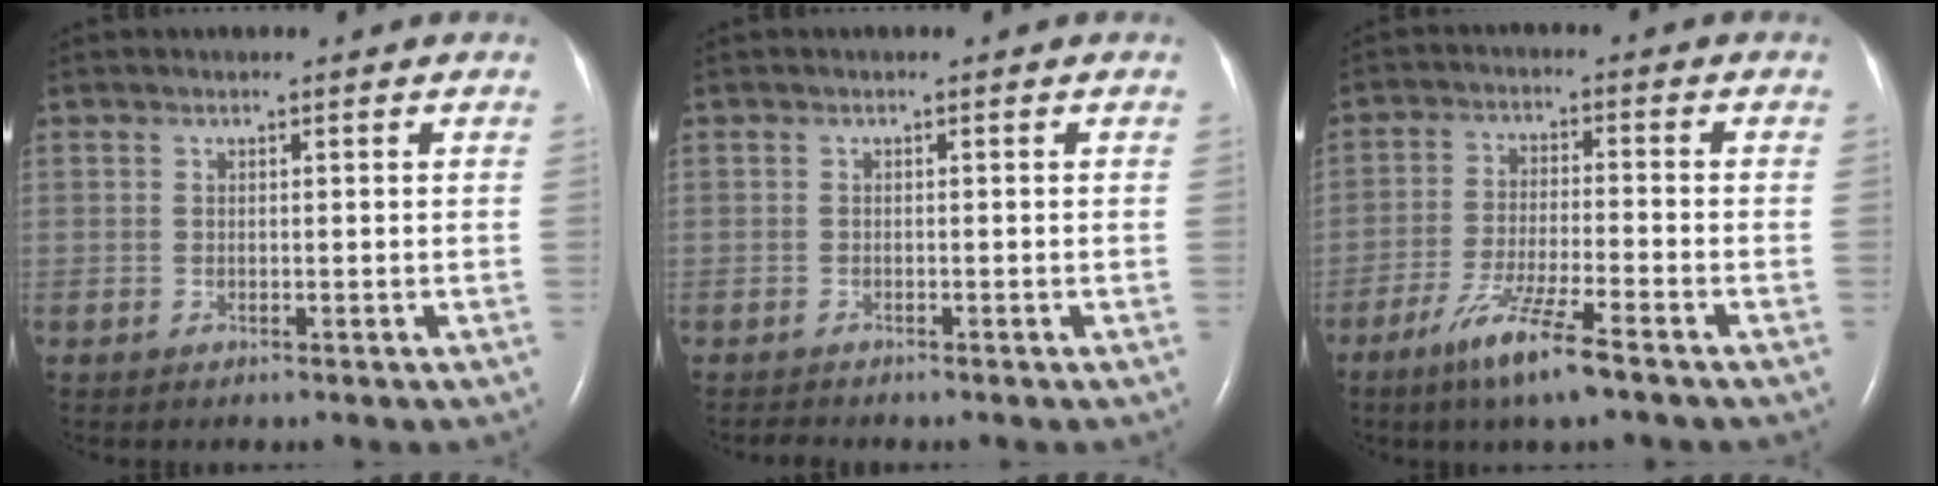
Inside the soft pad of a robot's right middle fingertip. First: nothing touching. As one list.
[{"total": 0.8, "force": [-0.8, 0.0, -0.1], "torque": [-0.006, -0.006, -0.013]}, {"total": 8.6, "force": [-5.7, 0.1, 6.5], "torque": [-0.132, -0.021, -0.105]}]